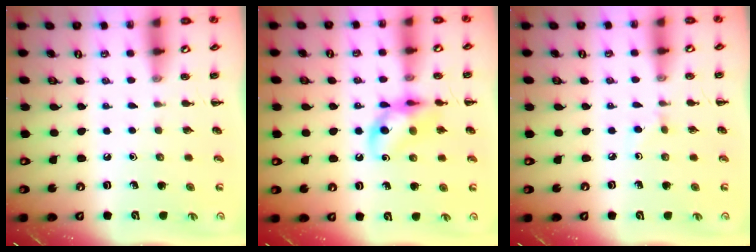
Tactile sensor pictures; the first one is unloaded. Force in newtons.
{"total": 12.9, "press": 12.7, "slide": 1.9}
{"total": 2.0, "press": 1.8, "slide": 0.8}